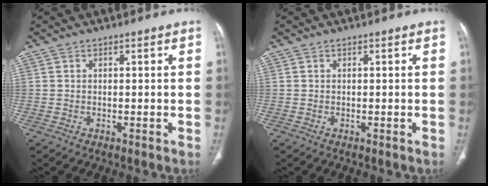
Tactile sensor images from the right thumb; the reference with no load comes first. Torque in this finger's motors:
{"motor_torque": [0.00, 0.00, -0.01, 0.01, 0.00]}